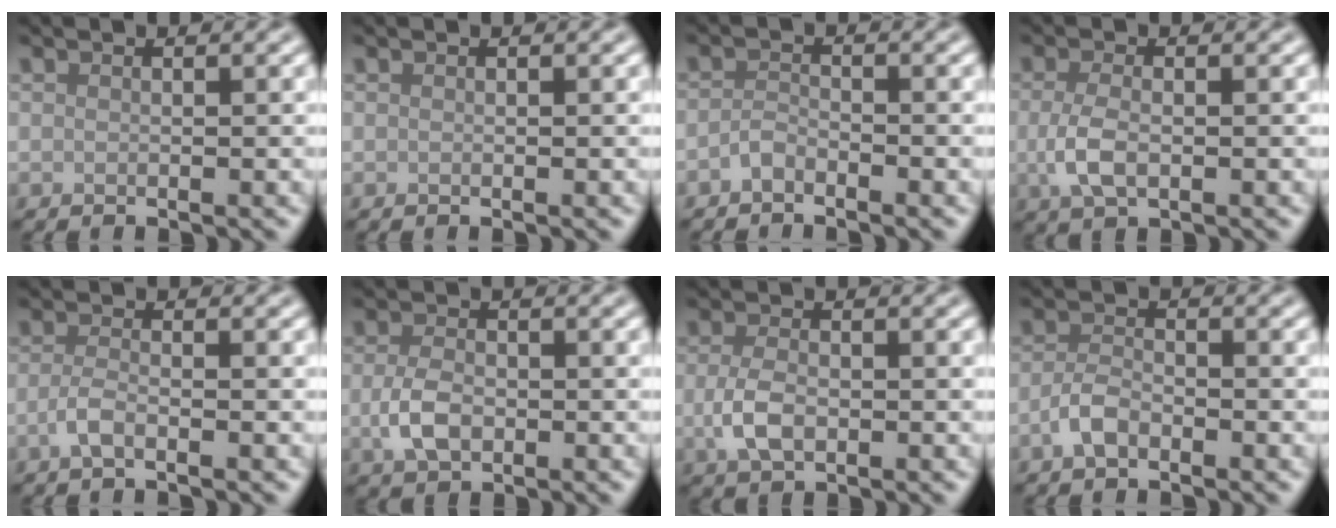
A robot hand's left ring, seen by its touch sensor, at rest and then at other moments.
{"total": 0.0}
{"total": 1.3, "force": [-1.0, 0.5, 0.6], "torque": [-0.011, 0.003, -0.024]}
{"total": 3.0, "force": [-0.4, 1.5, 2.5], "torque": [-0.061, -0.005, -0.008]}
{"total": 1.8, "force": [-0.9, 0.6, 1.4], "torque": [-0.031, 0.000, -0.021]}
{"total": 3.1, "force": [-0.7, 2.0, 2.2], "torque": [-0.046, -0.003, -0.014]}
{"total": 3.0, "force": [-0.6, 1.8, 2.3], "torque": [-0.051, -0.003, -0.012]}
{"total": 2.2, "force": [-1.3, 1.1, 1.4], "torque": [-0.030, 0.004, -0.032]}